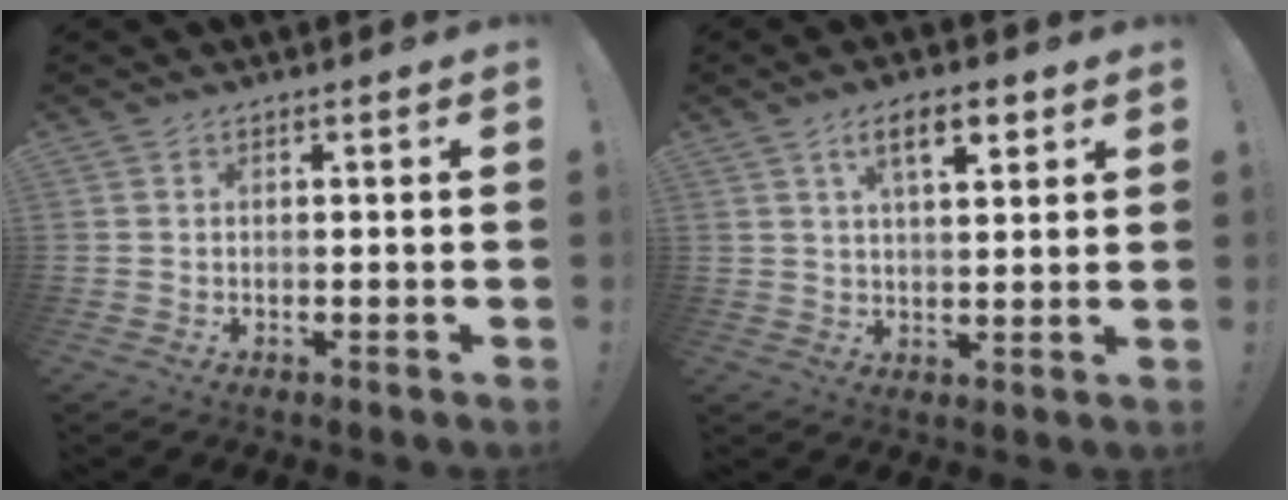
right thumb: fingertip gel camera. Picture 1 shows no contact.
{"total": 8.7, "force": [4.3, 3.3, 6.9], "torque": [-0.099, -0.009, 0.070]}